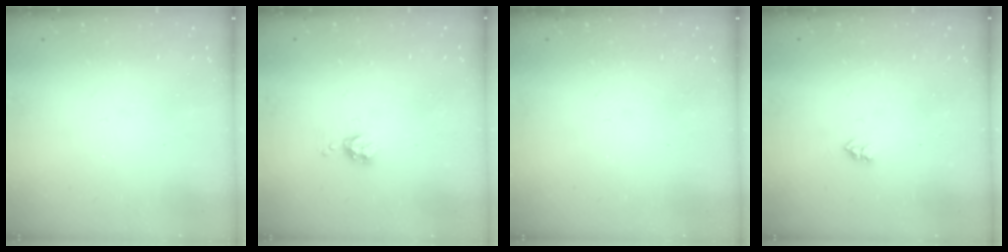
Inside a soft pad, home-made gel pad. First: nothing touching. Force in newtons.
{"total": 4.0, "press": 4.0, "slide": 0.6}
{"total": 0.0}
{"total": 2.3, "press": 2.2, "slide": 0.4}